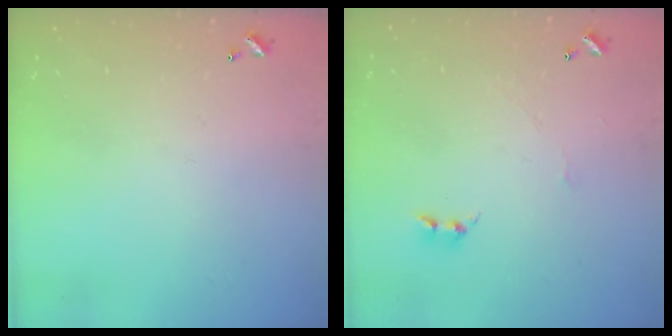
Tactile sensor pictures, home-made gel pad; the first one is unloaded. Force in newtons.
{"total": 0.9, "press": 0.8, "slide": 0.4}